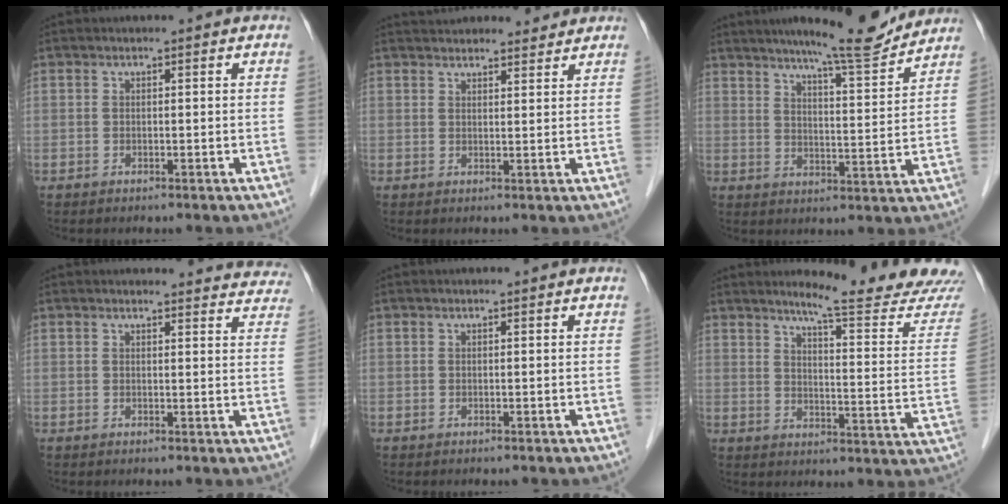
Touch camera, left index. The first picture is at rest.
{"total": 10.2, "force": [9.6, 2.4, 2.4], "torque": [-0.020, 0.028, 0.124]}
{"total": 11.7, "force": [10.5, 0.4, 5.1], "torque": [-0.075, -0.008, 0.146]}
{"total": 12.6, "force": [12.2, 2.7, 1.2], "torque": [0.029, -0.035, 0.099]}
{"total": 0.0}
{"total": 17.7, "force": [16.5, -0.9, 6.3], "torque": [-0.087, -0.102, 0.196]}